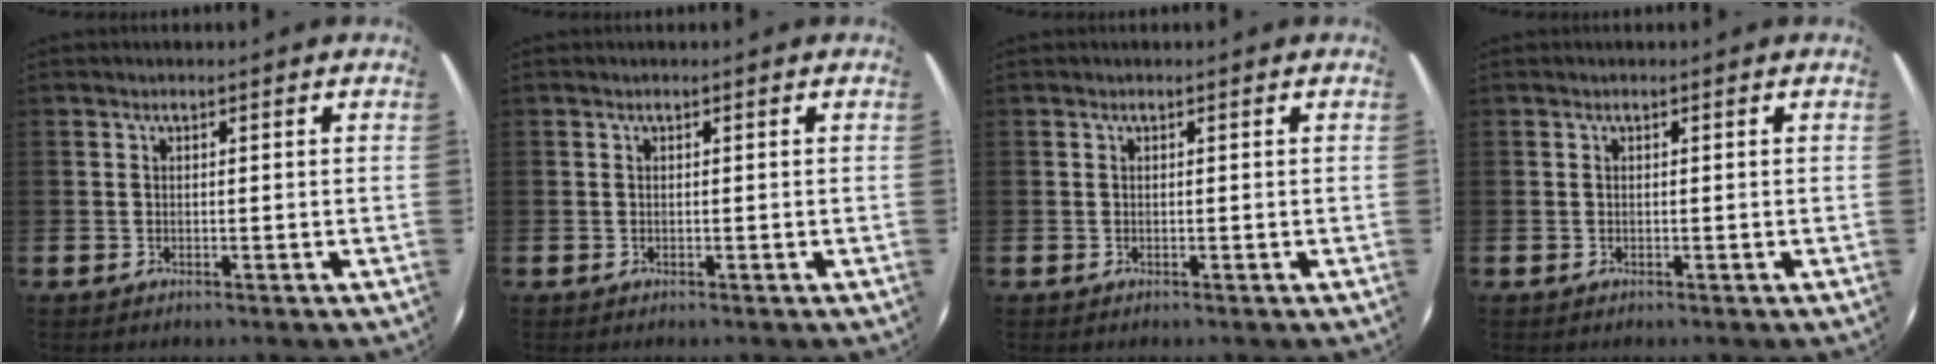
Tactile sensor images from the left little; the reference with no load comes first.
{"total": 0.0}
{"total": 0.0}
{"total": 0.0}